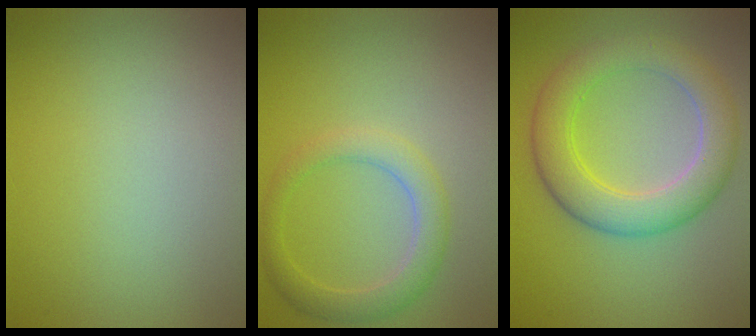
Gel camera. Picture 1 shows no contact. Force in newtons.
{"total": 2.8, "press": 2.8, "slide": 0.2}
{"total": 5.7, "press": 5.7, "slide": 0.2}